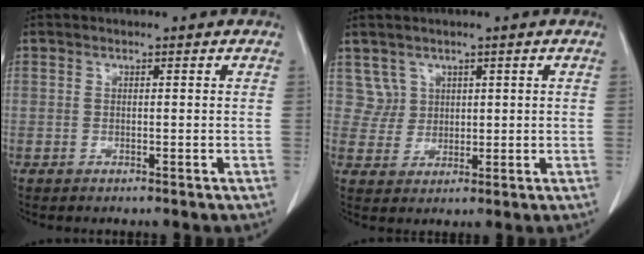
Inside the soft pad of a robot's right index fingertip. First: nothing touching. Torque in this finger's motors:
{"motor_torque": [-0.21, 0.31, -0.15, -0.04]}